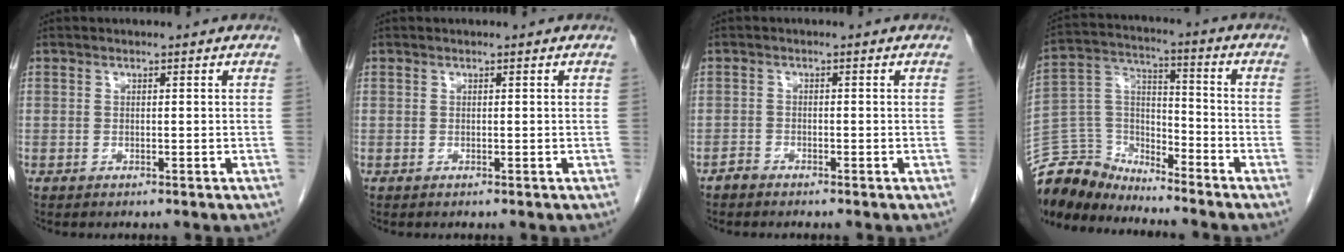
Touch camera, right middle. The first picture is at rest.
{"total": 0.0}
{"total": 0.9, "force": [-0.9, 0.2, 0.1], "torque": [-0.002, 0.001, -0.019]}
{"total": 11.3, "force": [-11.0, 2.3, 0.6], "torque": [-0.017, 0.035, -0.218]}